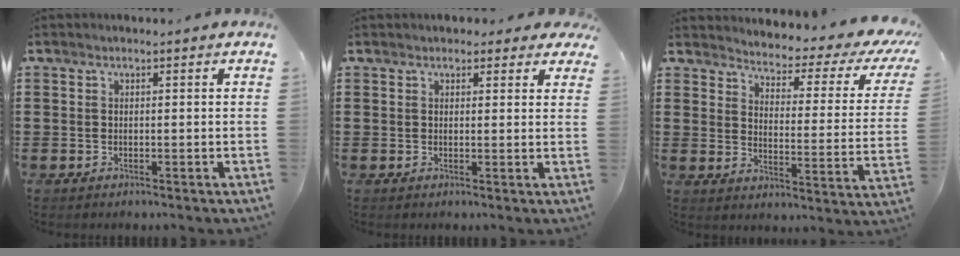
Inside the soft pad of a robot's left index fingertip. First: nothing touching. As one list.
[{"total": 2.0, "force": [1.7, 1.0, 0.4], "torque": [-0.007, 0.003, 0.029]}, {"total": 3.1, "force": [2.7, 0.7, 1.5], "torque": [-0.041, -0.029, 0.035]}]